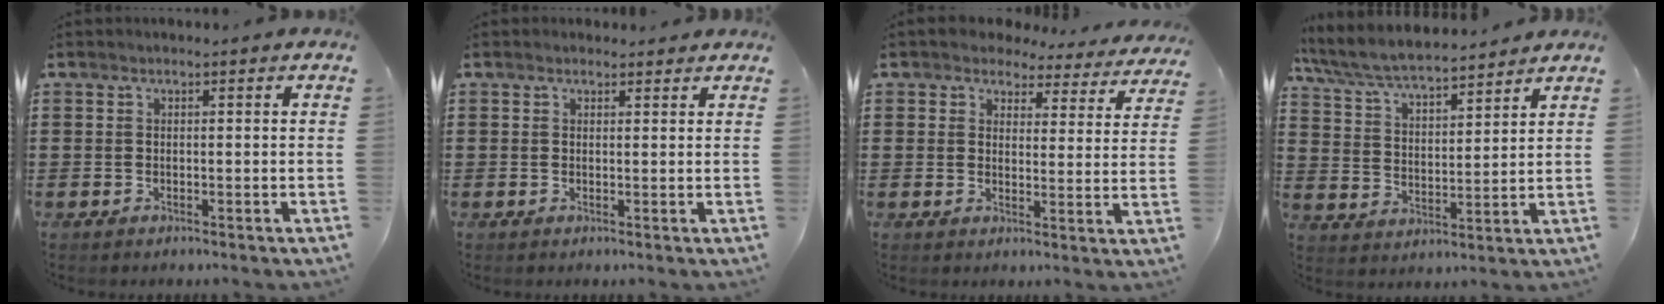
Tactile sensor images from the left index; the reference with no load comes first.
{"total": 1.1, "force": [1.0, 0.6, 0.1], "torque": [-0.005, 0.005, 0.019]}
{"total": 3.7, "force": [3.5, 1.2, 0.5], "torque": [-0.023, -0.019, 0.058]}
{"total": 6.9, "force": [6.4, 0.7, 2.3], "torque": [-0.070, -0.032, 0.113]}